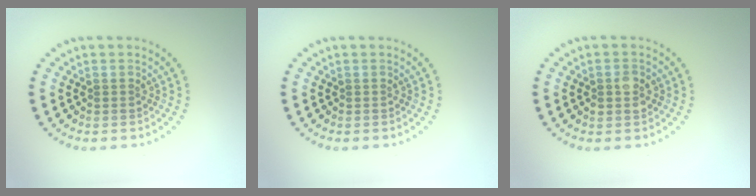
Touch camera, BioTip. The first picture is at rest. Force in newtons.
{"total": 0.0}
{"total": 2.1, "press": 2.1, "slide": 0.0}